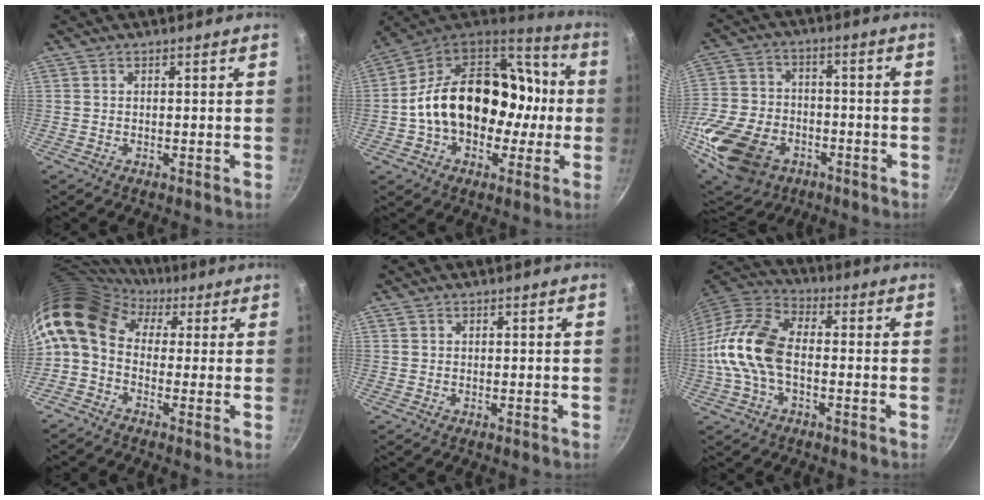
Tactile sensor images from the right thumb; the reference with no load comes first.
{"total": 24.9, "force": [-1.5, 18.0, 17.2], "torque": [-0.248, 0.067, -0.023]}
{"total": 23.0, "force": [-8.9, 16.2, 13.7], "torque": [-0.279, 0.026, -0.151]}
{"total": 14.4, "force": [2.8, 10.5, 9.4], "torque": [-0.187, 0.035, 0.027]}
{"total": 0.6, "force": [0.2, 0.5, 0.2], "torque": [-0.002, 0.003, 0.003]}
{"total": 15.0, "force": [-1.8, 8.9, 11.9], "torque": [-0.224, 0.039, -0.051]}